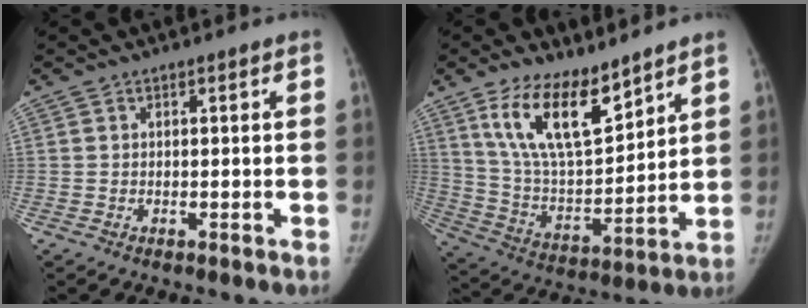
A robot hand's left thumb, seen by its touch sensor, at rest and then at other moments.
{"total": 15.5, "force": [10.1, 5.9, 10.1], "torque": [-0.155, -0.060, 0.206]}